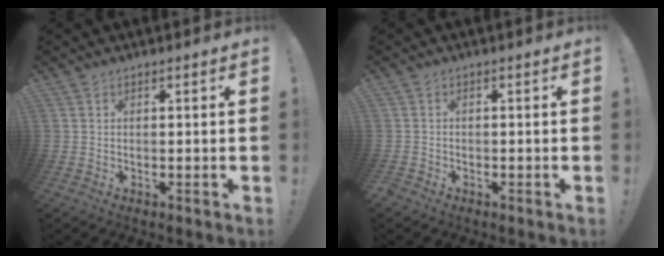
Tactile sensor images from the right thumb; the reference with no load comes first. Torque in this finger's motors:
{"motor_torque": [-0.06, 0.05, -0.38, -0.27, 0.02]}